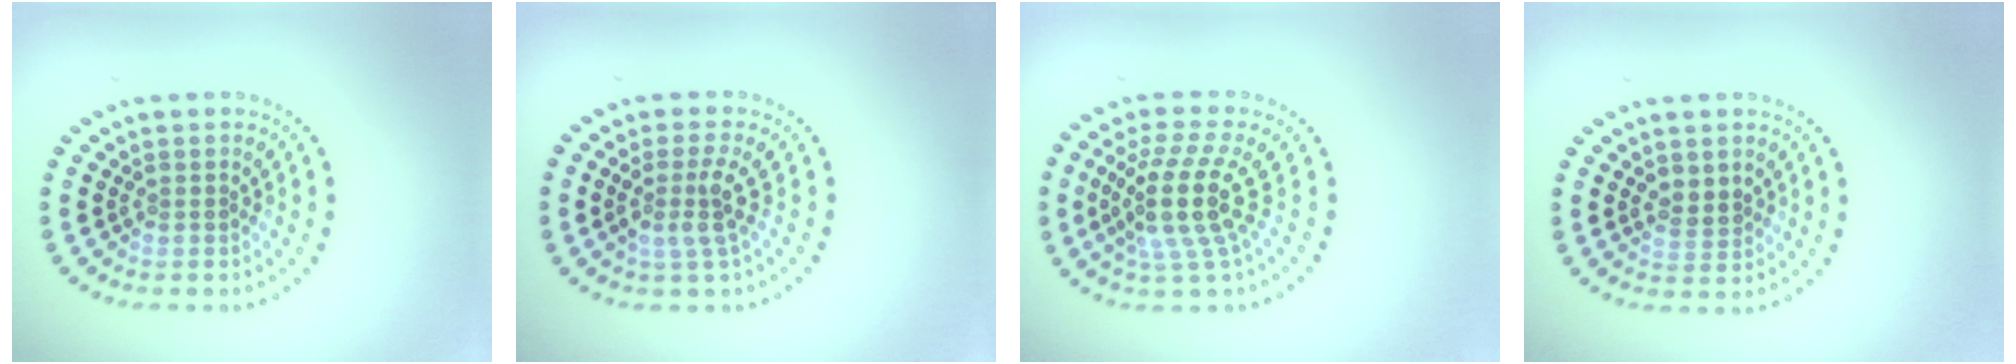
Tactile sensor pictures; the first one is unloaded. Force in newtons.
{"total": 2.7, "press": 1.9, "slide": 1.9}
{"total": 5.0, "press": 3.7, "slide": 3.4}
{"total": 1.8, "press": 1.7, "slide": 0.5}